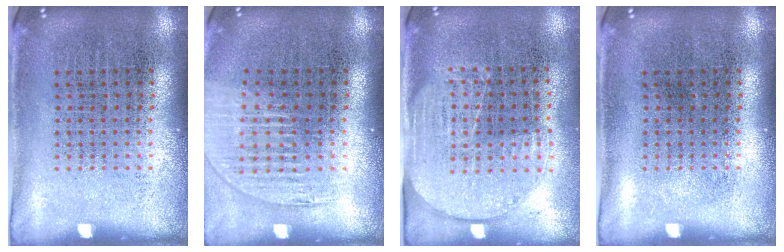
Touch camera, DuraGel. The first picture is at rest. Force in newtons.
{"total": 1.2, "press": 1.1, "slide": 0.5}
{"total": 1.6, "press": 1.4, "slide": 0.8}
{"total": 0.0}